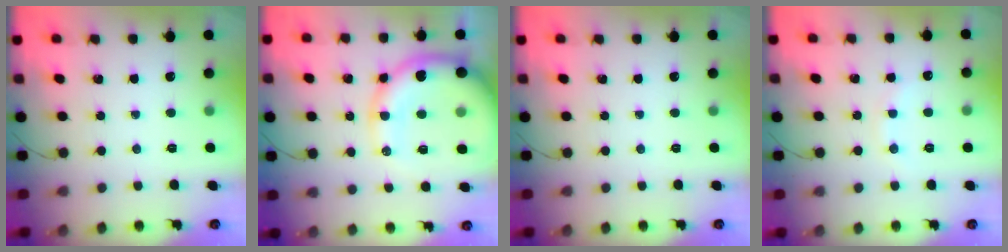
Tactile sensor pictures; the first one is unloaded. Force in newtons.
{"total": 17.3, "press": 17.0, "slide": 3.6}
{"total": 0.0}
{"total": 5.8, "press": 5.6, "slide": 1.6}